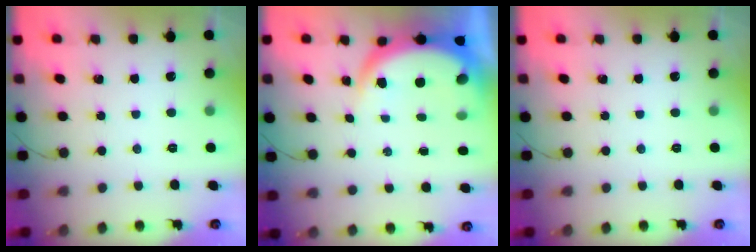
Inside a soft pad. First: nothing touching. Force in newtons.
{"total": 7.1, "press": 7.0, "slide": 1.0}
{"total": 0.0}